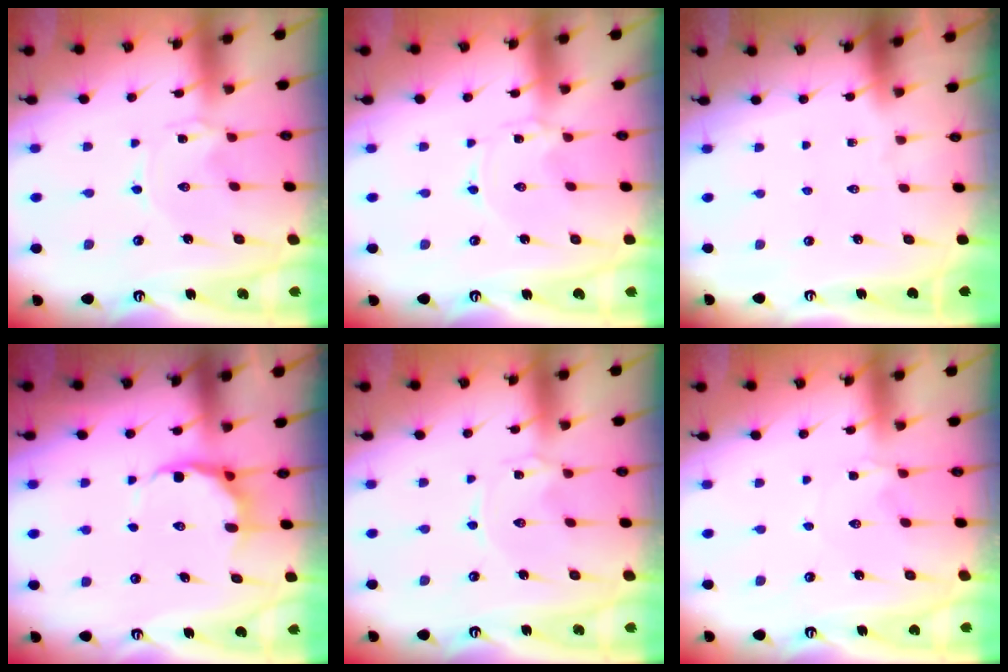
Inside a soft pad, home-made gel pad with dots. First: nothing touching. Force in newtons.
{"total": 0.0}
{"total": 0.0}
{"total": 8.9, "press": 8.5, "slide": 2.4}
{"total": 0.0}
{"total": 1.4, "press": 1.4, "slide": 0.4}